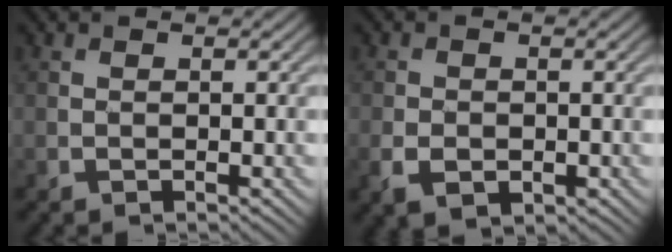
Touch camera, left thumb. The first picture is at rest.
{"total": 3.6, "force": [-1.4, 2.5, 2.1], "torque": [-0.047, -0.011, -0.029]}